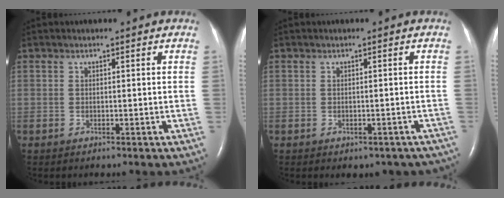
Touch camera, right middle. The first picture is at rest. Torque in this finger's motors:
{"motor_torque": [0.17, -0.23, -0.01, 0.02]}